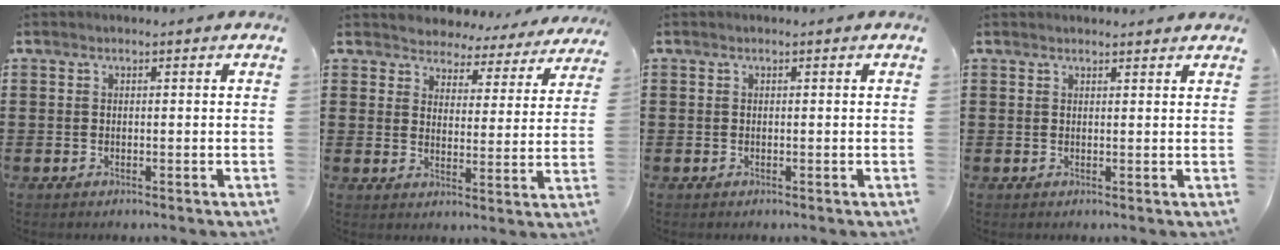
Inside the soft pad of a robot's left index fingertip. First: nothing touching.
{"total": 4.1, "force": [4.0, 0.8, -0.5], "torque": [-0.016, -0.030, 0.065]}
{"total": 0.0}
{"total": 1.3, "force": [1.3, 0.1, 0.2], "torque": [-0.007, 0.001, 0.025]}